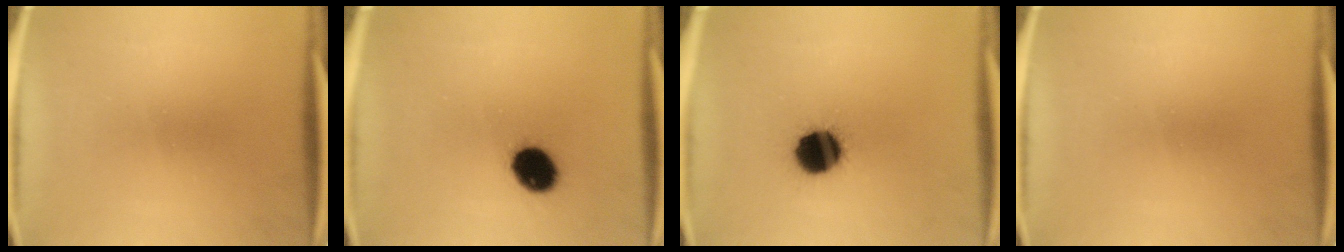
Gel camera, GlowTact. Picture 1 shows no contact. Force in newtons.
{"total": 9.2}
{"total": 12.1}
{"total": 0.0}